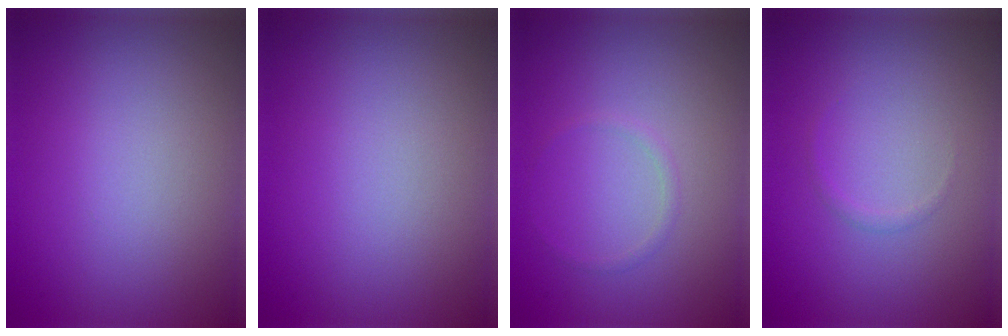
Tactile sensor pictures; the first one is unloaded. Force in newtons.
{"total": 0.0}
{"total": 0.7, "press": 0.7, "slide": 0.1}
{"total": 0.5, "press": 0.5, "slide": 0.0}